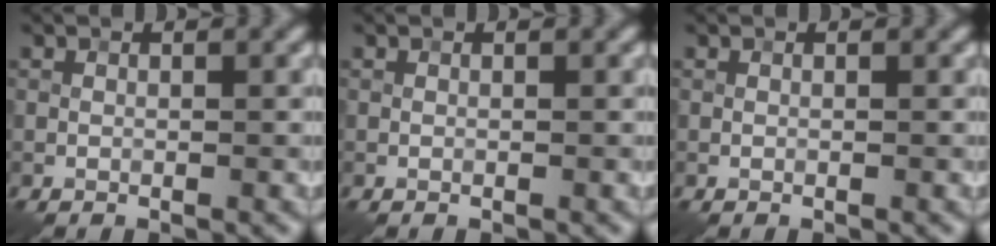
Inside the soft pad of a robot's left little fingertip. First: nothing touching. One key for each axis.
{"total": 0.0}
{"total": 0.0}